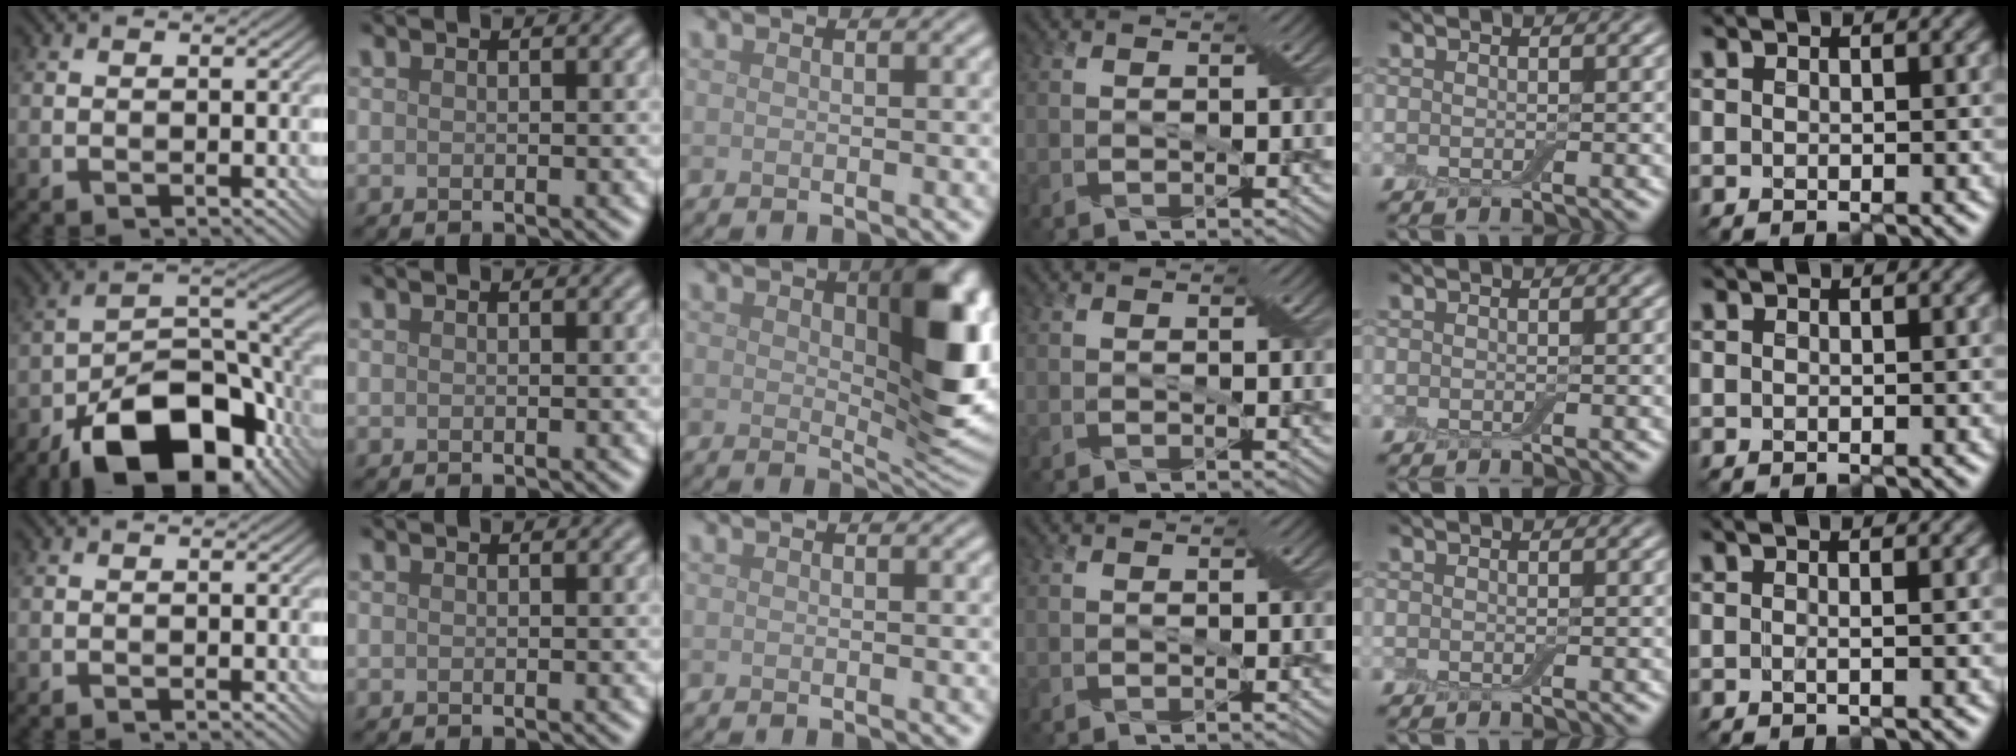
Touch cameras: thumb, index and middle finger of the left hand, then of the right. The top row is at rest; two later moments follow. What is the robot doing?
{"motion": "cut", "object": "aluminum foil"}